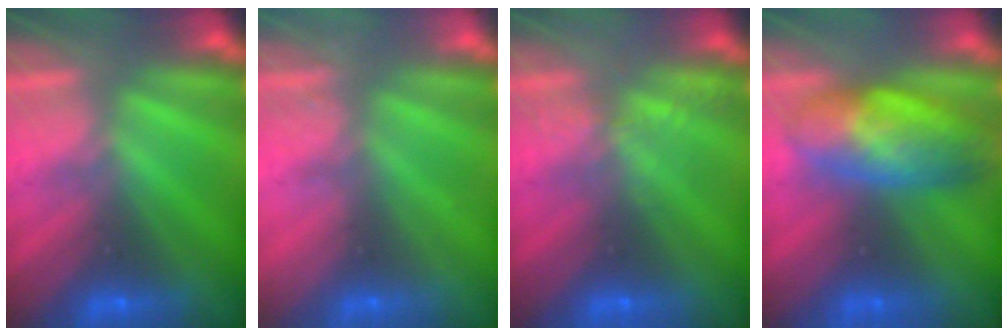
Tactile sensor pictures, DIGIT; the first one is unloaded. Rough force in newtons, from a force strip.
{"total": 2.2}
{"total": 2.2}
{"total": 6.7}